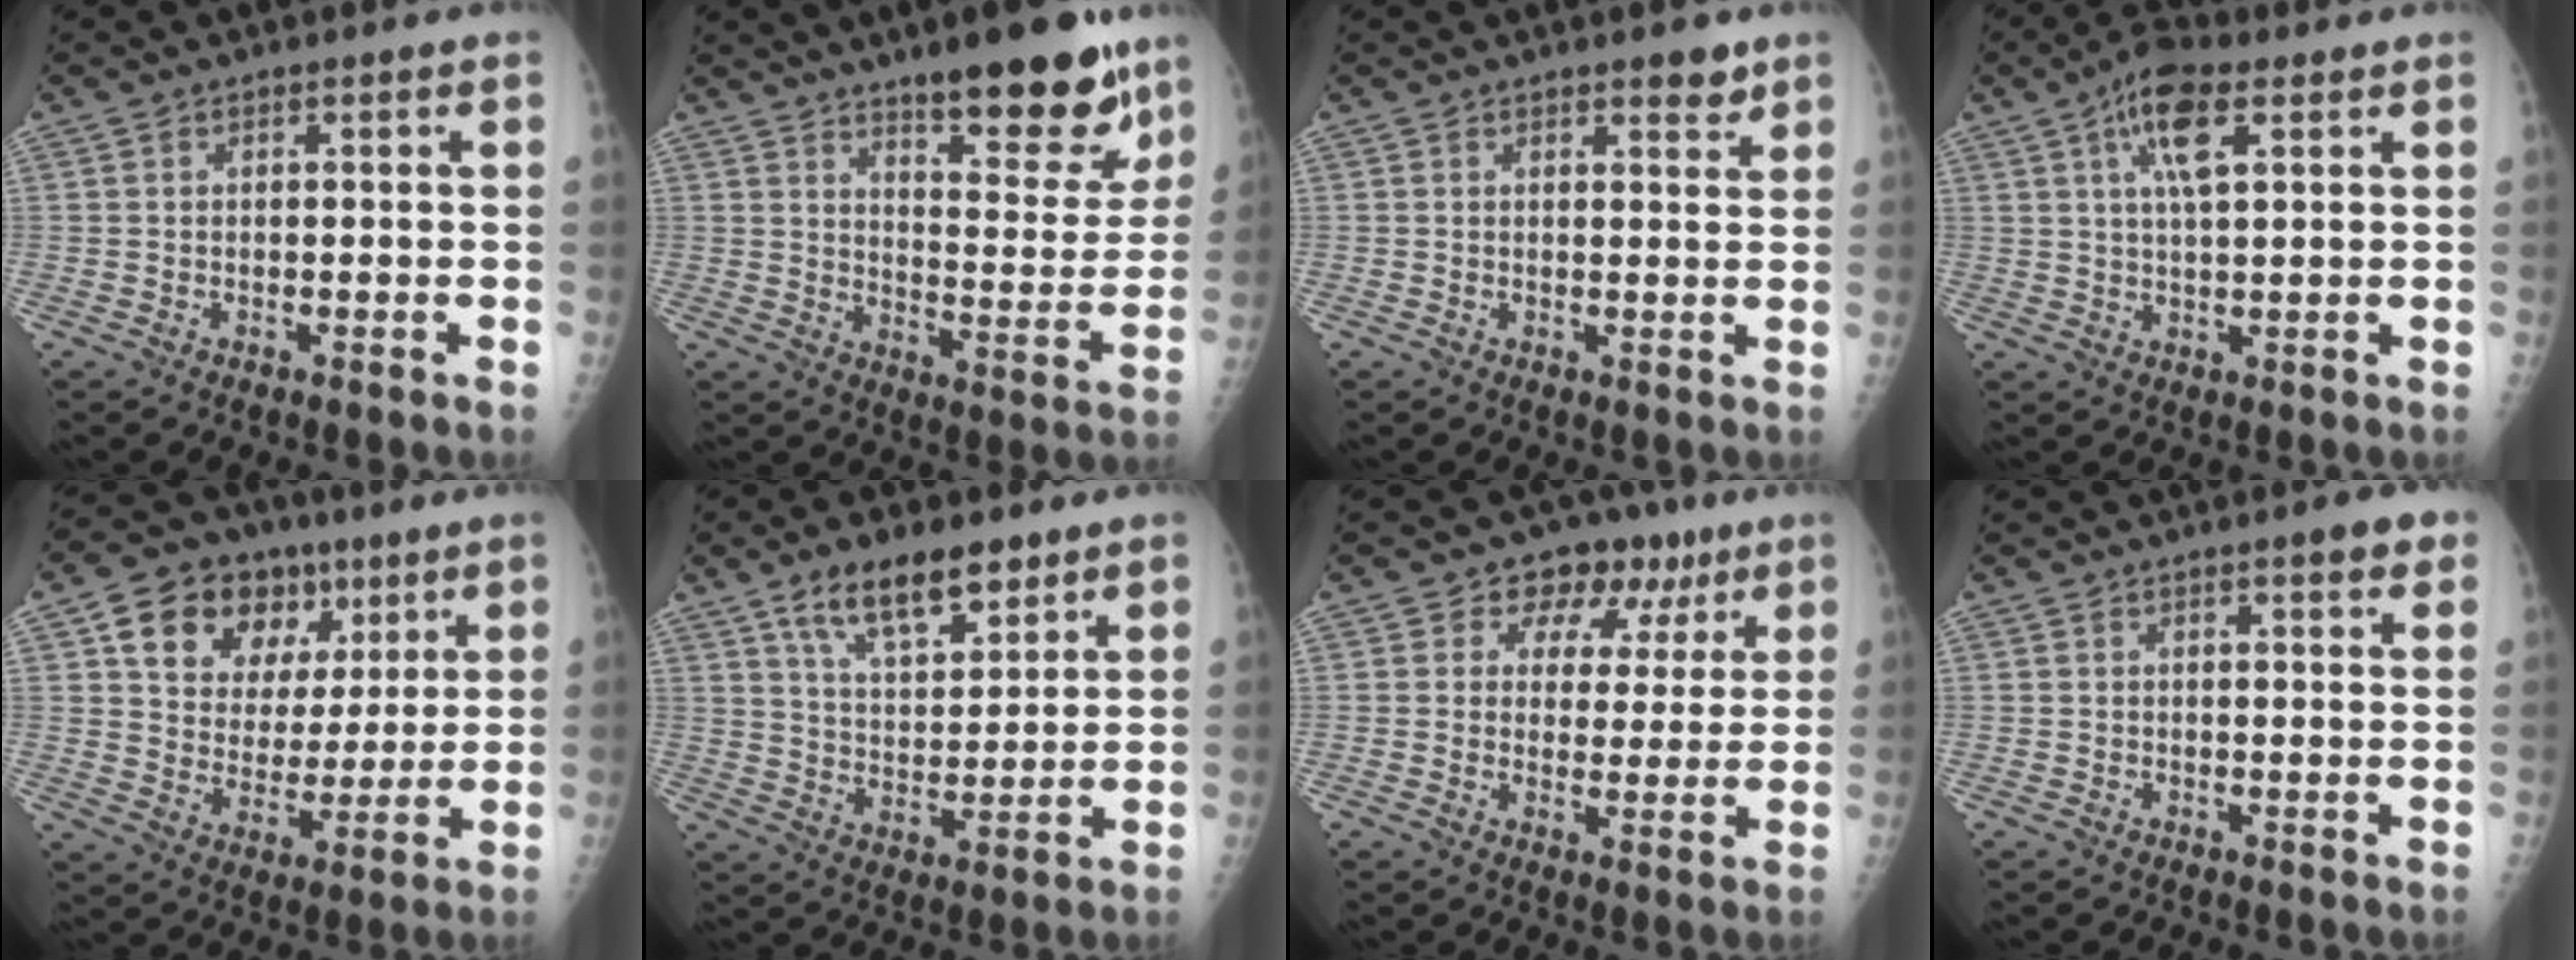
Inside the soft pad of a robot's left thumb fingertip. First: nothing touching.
{"total": 17.7, "force": [12.1, 5.3, 11.8], "torque": [-0.114, -0.084, 0.179]}
{"total": 2.9, "force": [2.1, 1.0, 1.7], "torque": [-0.011, -0.013, 0.027]}
{"total": 9.0, "force": [3.9, 3.2, 7.5], "torque": [-0.134, 0.001, 0.067]}
{"total": 17.4, "force": [8.5, 12.4, 8.8], "torque": [-0.094, -0.015, 0.140]}
{"total": 12.6, "force": [8.1, 5.6, 7.8], "torque": [-0.104, -0.043, 0.145]}
{"total": 9.8, "force": [5.5, 7.4, 3.5], "torque": [0.001, -0.010, 0.071]}
{"total": 3.7, "force": [2.2, 0.9, 2.9], "torque": [-0.028, -0.007, 0.023]}